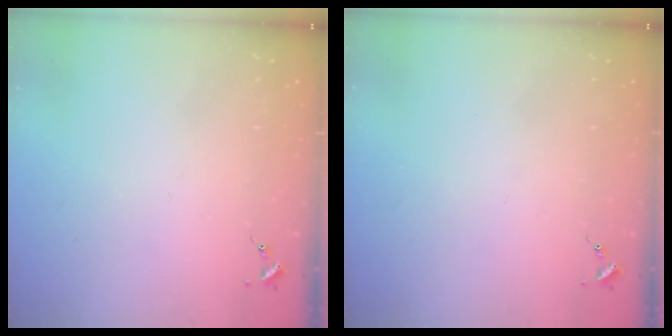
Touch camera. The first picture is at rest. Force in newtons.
{"total": 0.0}